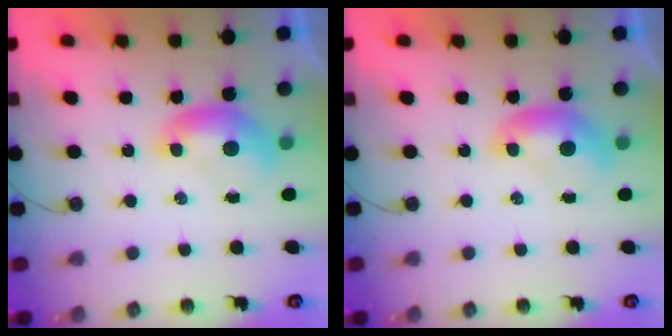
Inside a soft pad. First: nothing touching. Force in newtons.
{"total": 0.0}